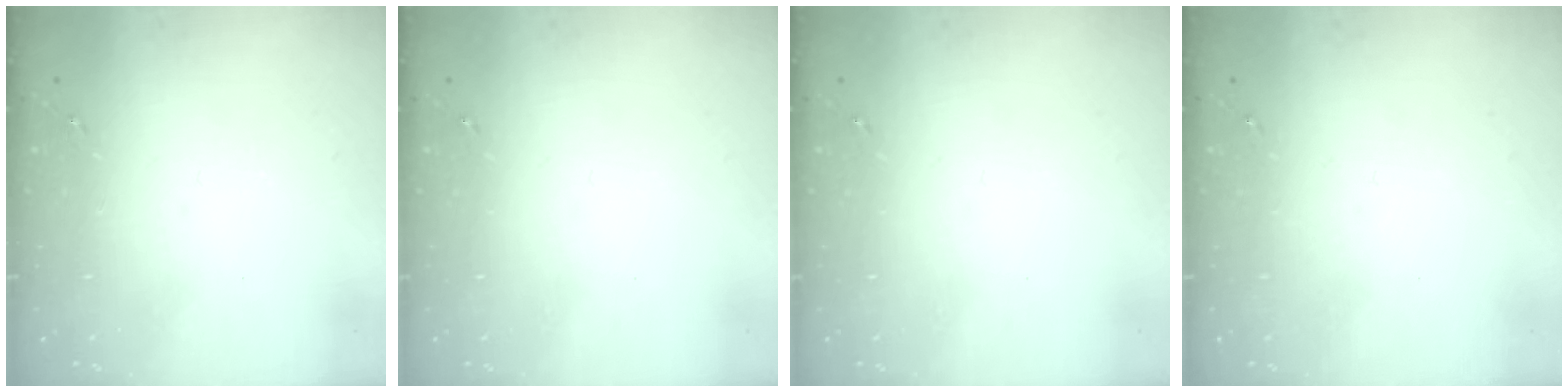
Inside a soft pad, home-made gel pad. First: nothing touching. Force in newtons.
{"total": 0.0}
{"total": 0.0}
{"total": 0.0}